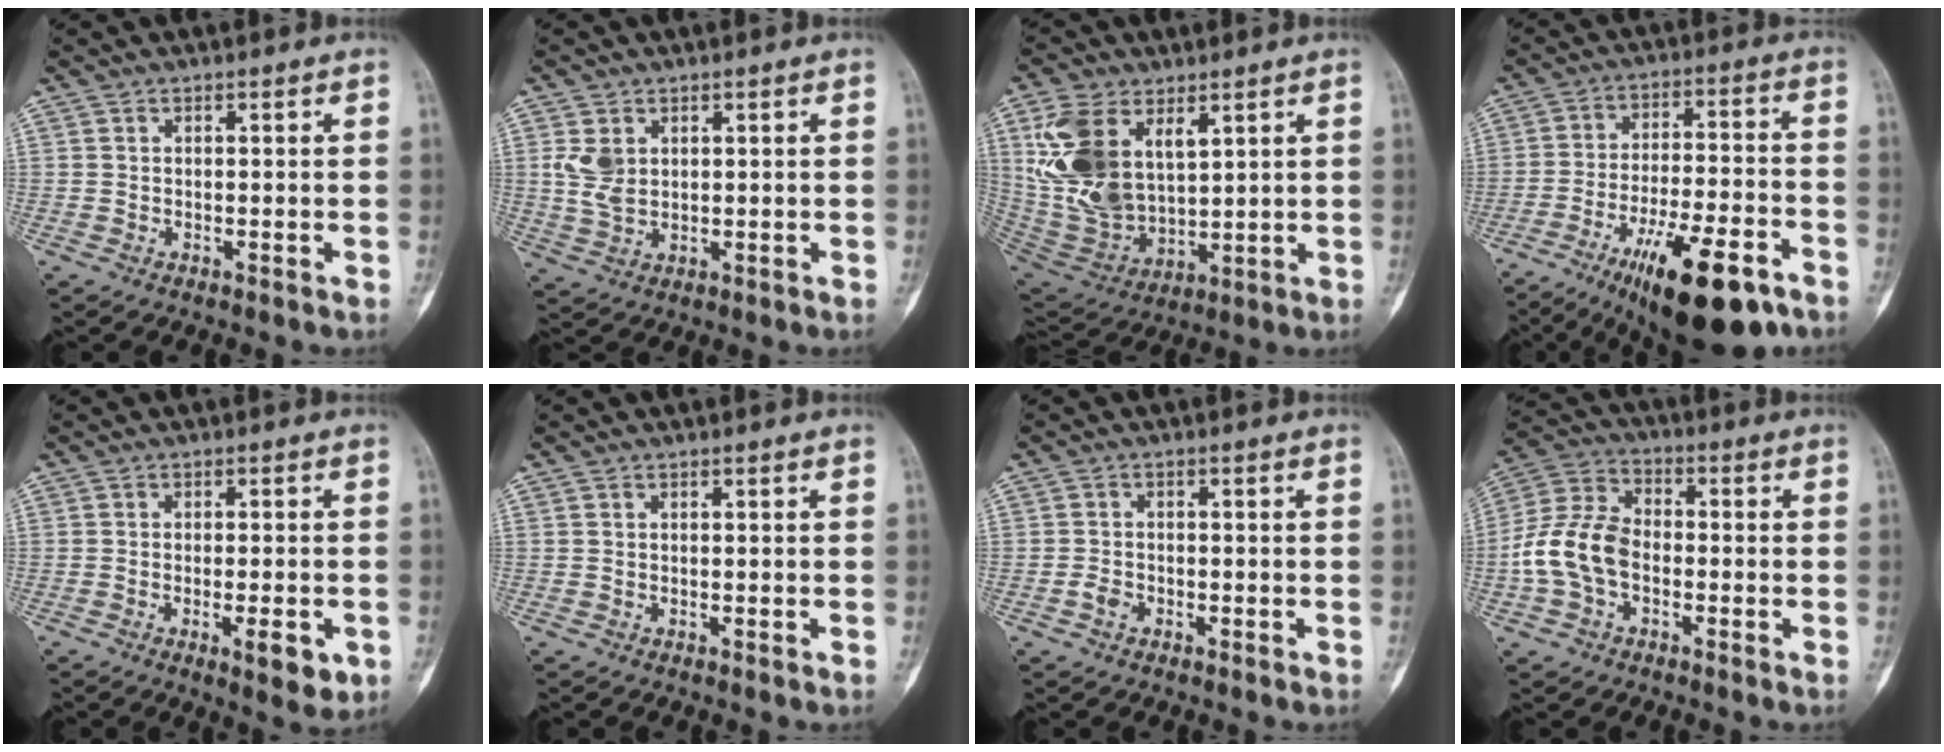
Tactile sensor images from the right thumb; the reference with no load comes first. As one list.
[{"total": 5.1, "force": [1.5, 3.6, 3.4], "torque": [-0.061, -0.006, 0.039]}, {"total": 16.6, "force": [6.1, 9.9, 11.9], "torque": [-0.230, -0.024, 0.136]}, {"total": 21.0, "force": [-12.7, 6.4, 15.4], "torque": [-0.225, 0.061, -0.200]}, {"total": 6.2, "force": [-2.2, 1.9, 5.5], "torque": [-0.069, -0.004, -0.026]}, {"total": 0.0}, {"total": 1.9, "force": [-1.0, 1.3, 1.0], "torque": [-0.014, 0.007, -0.022]}, {"total": 11.5, "force": [-2.6, 7.7, 8.0], "torque": [-0.161, 0.036, -0.058]}]